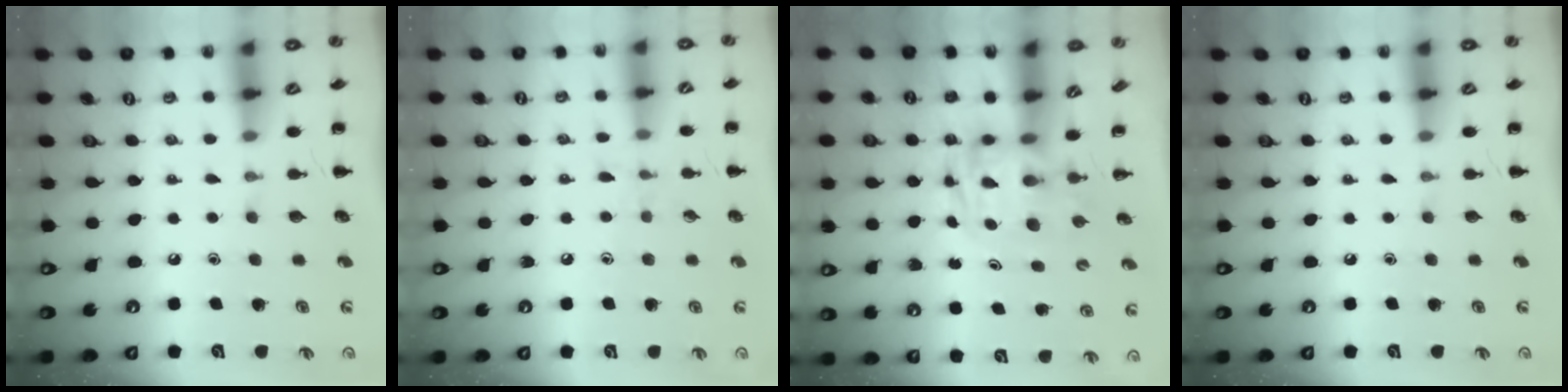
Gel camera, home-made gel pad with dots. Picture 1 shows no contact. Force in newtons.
{"total": 6.4, "press": 6.1, "slide": 2.2}
{"total": 2.8, "press": 2.8, "slide": 0.5}
{"total": 0.0}